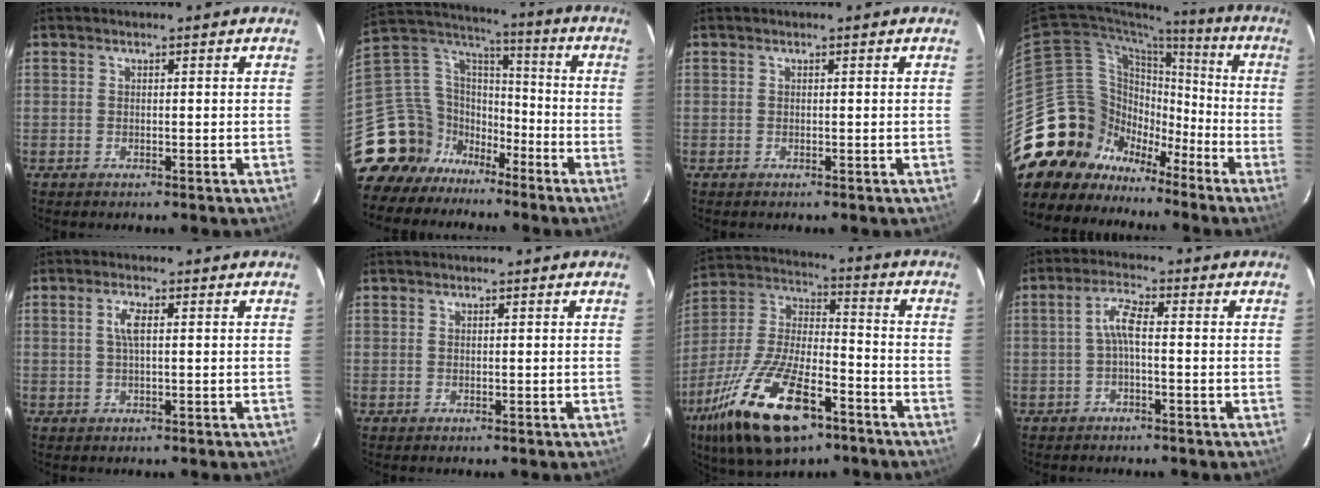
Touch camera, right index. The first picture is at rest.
{"total": 16.6, "force": [-11.6, 11.2, 4.0], "torque": [-0.112, 0.048, -0.204]}
{"total": 0.0}
{"total": 19.7, "force": [-10.6, 15.8, 5.1], "torque": [-0.136, 0.061, -0.168]}
{"total": 2.8, "force": [0.6, 0.8, 2.7], "torque": [-0.056, 0.005, 0.012]}
{"total": 0.6, "force": [0.2, 0.5, -0.1], "torque": [0.003, 0.003, 0.004]}
{"total": 22.7, "force": [-12.7, 9.1, 16.5], "torque": [-0.337, -0.027, -0.223]}
{"total": 3.9, "force": [-0.5, 0.9, 3.7], "torque": [-0.079, 0.012, -0.010]}